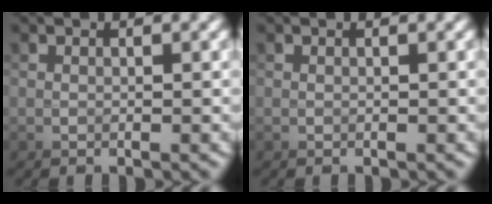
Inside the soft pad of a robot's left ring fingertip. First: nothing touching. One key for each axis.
{"total": 0.0}